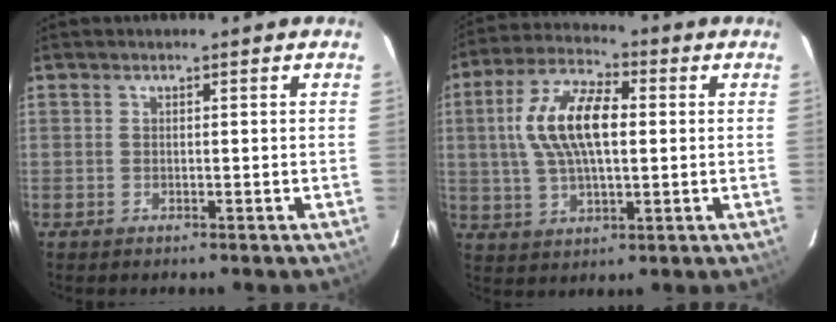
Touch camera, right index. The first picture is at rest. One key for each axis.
{"total": 13.4, "fx": 1.7, "fy": 5.9, "fz": 11.9, "tx": -0.234, "ty": 0.018, "tz": 0.030}